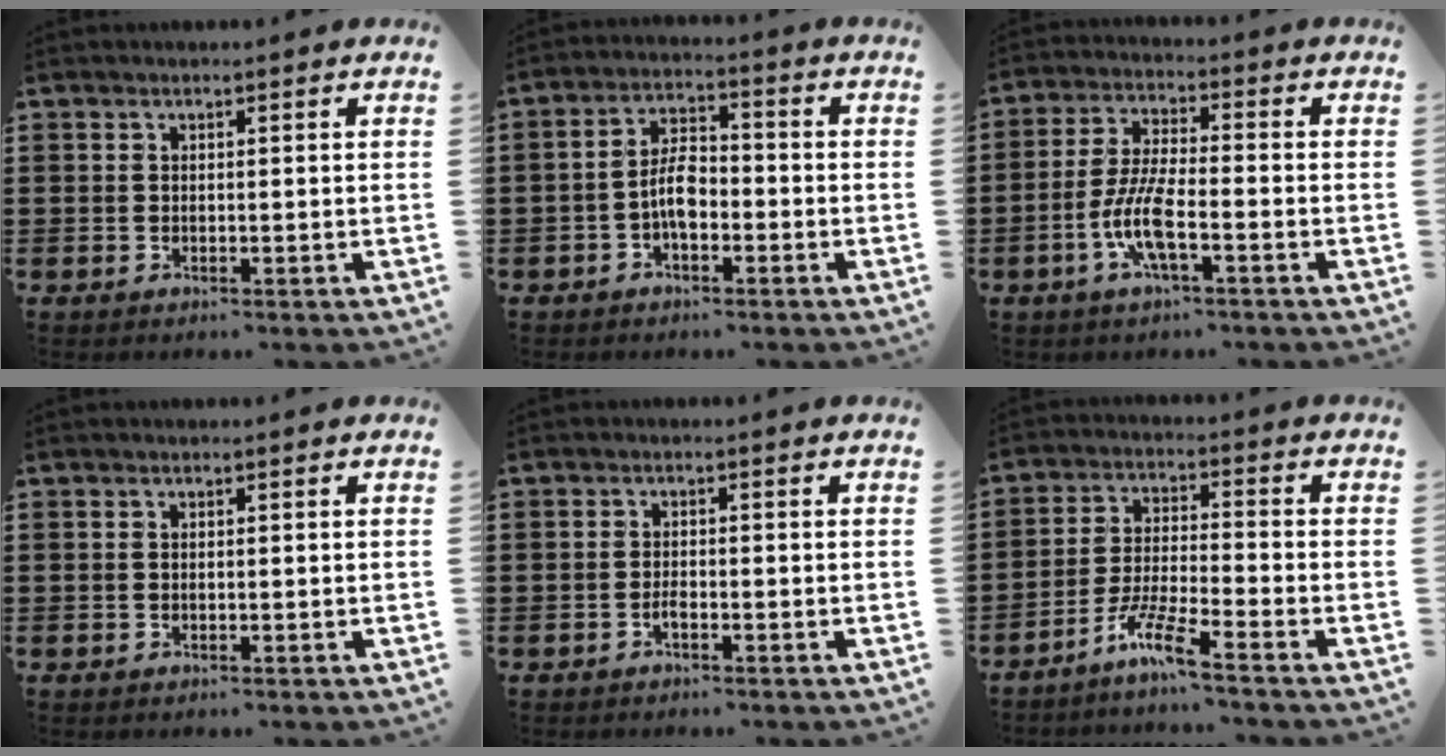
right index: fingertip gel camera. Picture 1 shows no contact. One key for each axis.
{"total": 5.3, "fx": -1.6, "fy": 2.5, "fz": 4.4, "tx": -0.098, "ty": 0.001, "tz": -0.035}
{"total": 7.8, "fx": -3.2, "fy": 1.6, "fz": 7.0, "tx": -0.161, "ty": -0.015, "tz": -0.067}
{"total": 0.0}
{"total": 1.4, "fx": -0.9, "fy": 0.2, "fz": 1.0, "tx": -0.022, "ty": -0.005, "tz": -0.016}
{"total": 6.6, "fx": -5.3, "fy": -0.1, "fz": 4.0, "tx": -0.094, "ty": -0.011, "tz": -0.106}